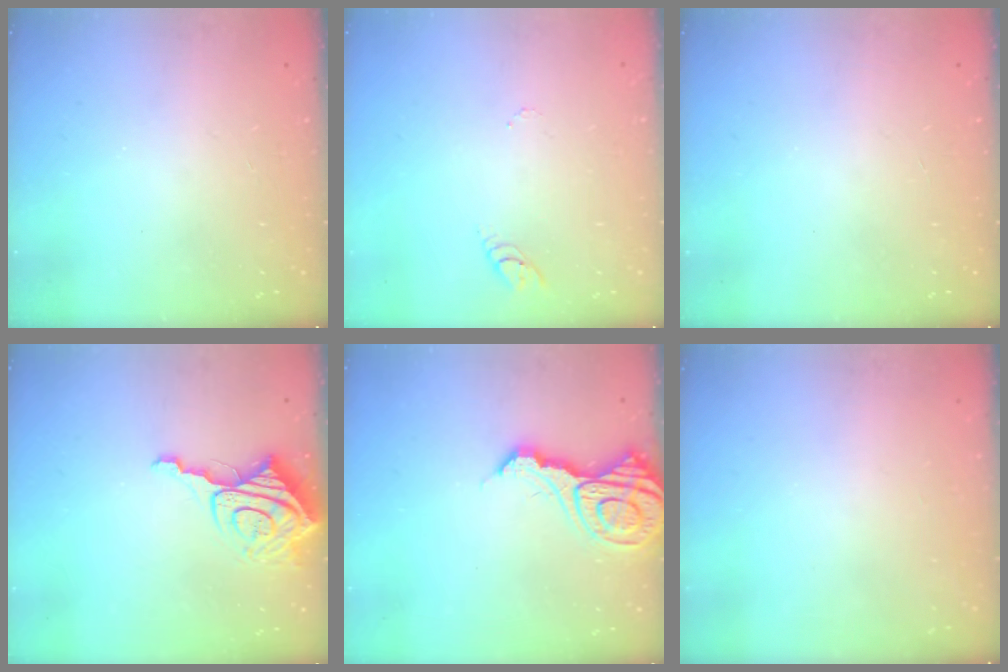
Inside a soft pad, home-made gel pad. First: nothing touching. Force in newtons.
{"total": 2.9, "press": 2.9, "slide": 0.2}
{"total": 0.0}
{"total": 11.2, "press": 11.2, "slide": 1.2}
{"total": 14.0, "press": 13.9, "slide": 1.6}
{"total": 0.0}